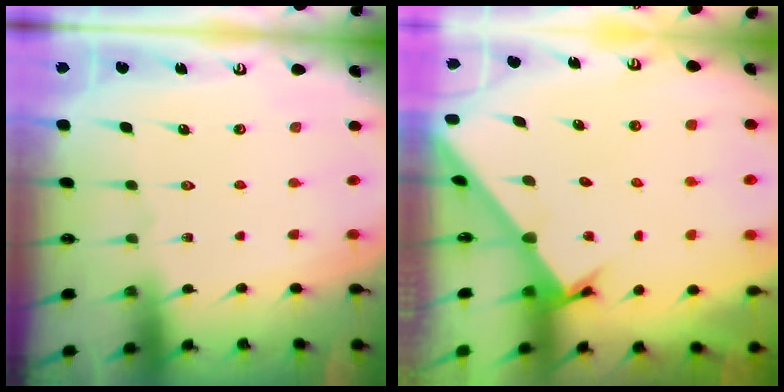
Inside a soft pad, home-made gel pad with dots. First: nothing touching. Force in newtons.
{"total": 1.8, "press": 1.8, "slide": 0.2}